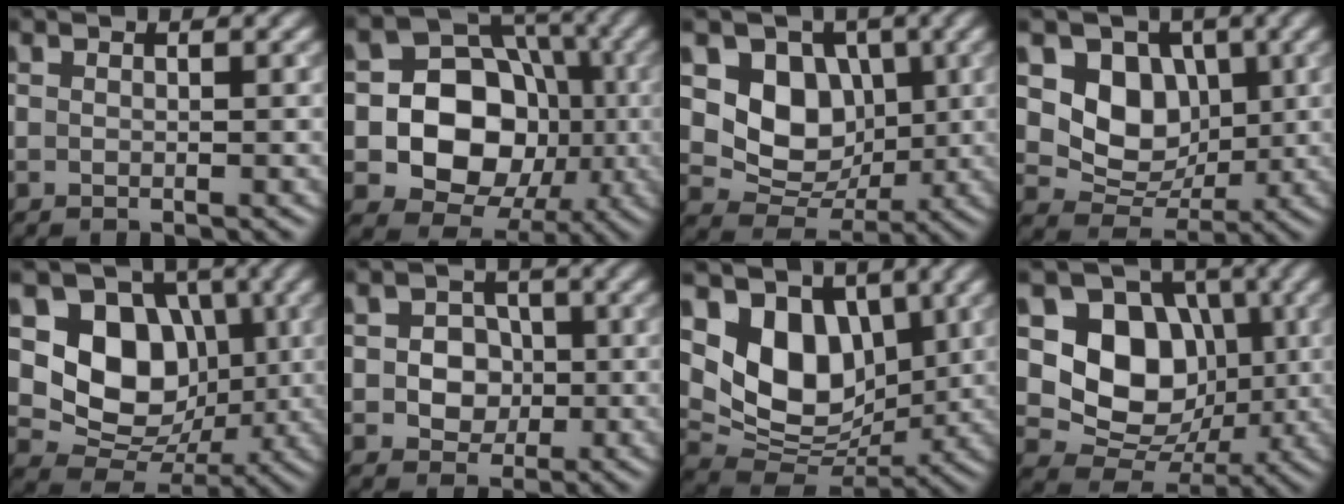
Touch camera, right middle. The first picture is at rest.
{"total": 12.9, "force": [-1.9, 10.9, 6.6], "torque": [-0.085, 0.000, -0.063]}
{"total": 6.9, "force": [1.4, 5.5, 3.9], "torque": [-0.060, -0.010, 0.017]}
{"total": 6.4, "force": [1.5, 5.1, 3.6], "torque": [-0.056, -0.009, 0.017]}
{"total": 8.9, "force": [1.4, 7.2, 5.0], "torque": [-0.084, -0.015, 0.018]}
{"total": 3.8, "force": [-0.2, 3.3, 1.9], "torque": [-0.014, 0.004, -0.022]}
{"total": 8.1, "force": [2.5, 5.9, 5.0], "torque": [-0.090, -0.024, 0.041]}
{"total": 9.1, "force": [1.1, 7.5, 5.1], "torque": [-0.086, -0.013, 0.008]}